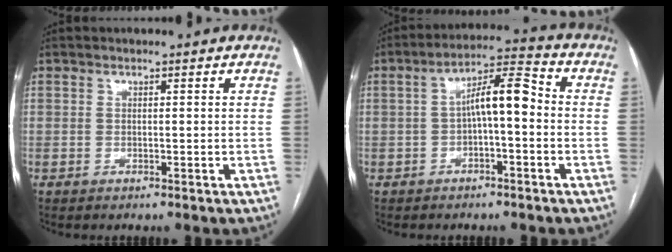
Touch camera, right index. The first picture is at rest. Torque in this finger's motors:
{"motor_torque": [1.22, -0.03, 0.46, 0.13]}